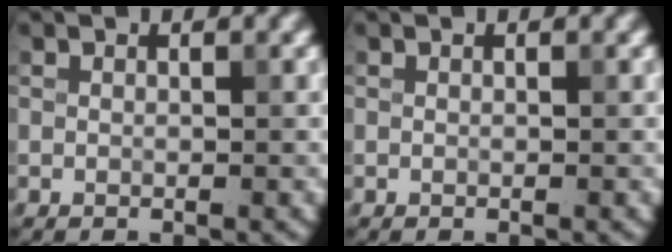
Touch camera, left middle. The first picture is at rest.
{"total": 0.0}